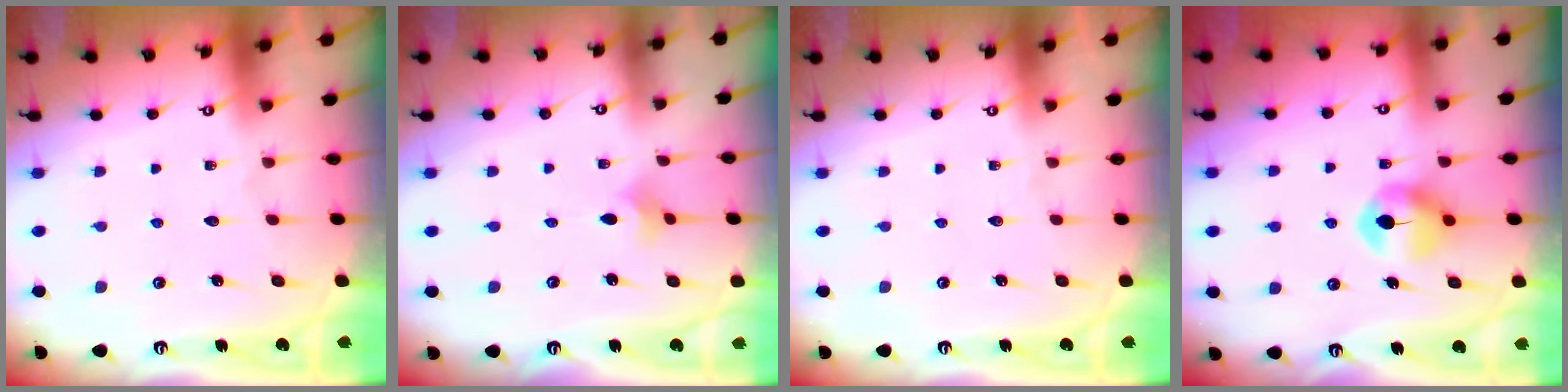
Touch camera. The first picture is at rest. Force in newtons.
{"total": 2.4, "press": 2.4, "slide": 0.5}
{"total": 0.0}
{"total": 8.2, "press": 8.2, "slide": 0.2}